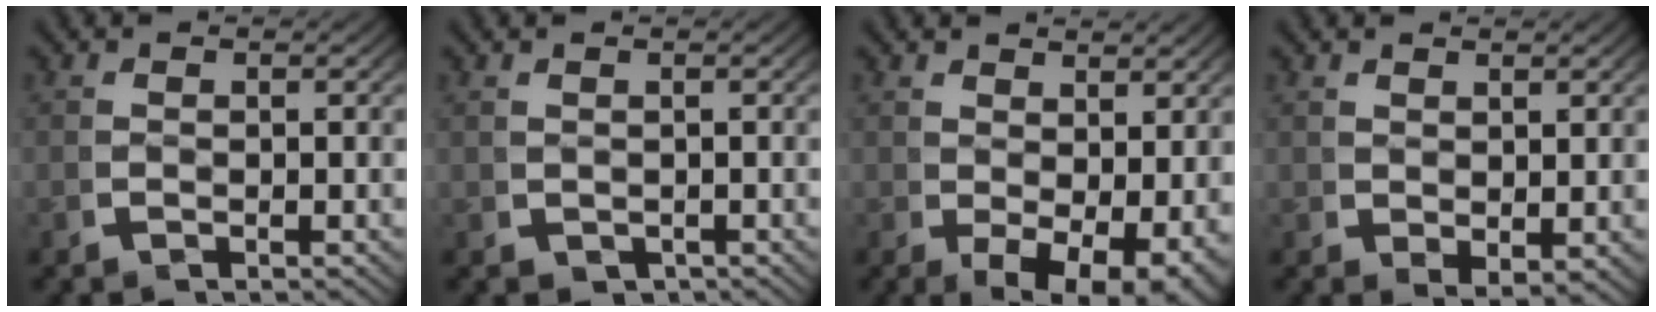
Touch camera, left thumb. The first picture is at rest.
{"total": 0.7, "force": [-0.4, 0.6, -0.2], "torque": [0.002, -0.005, 0.000]}
{"total": 5.9, "force": [-0.6, 3.9, 4.4], "torque": [-0.080, -0.046, 0.017]}
{"total": 1.5, "force": [1.0, 0.8, 0.7], "torque": [-0.016, -0.014, 0.029]}